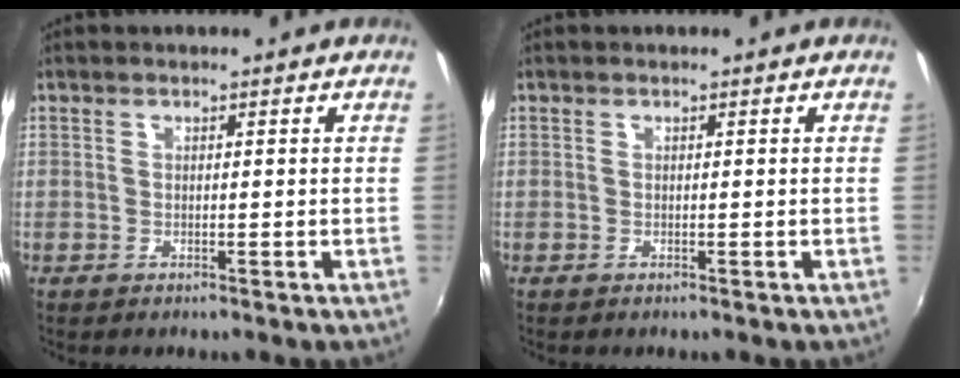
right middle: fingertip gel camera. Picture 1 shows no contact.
{"total": 0.0}